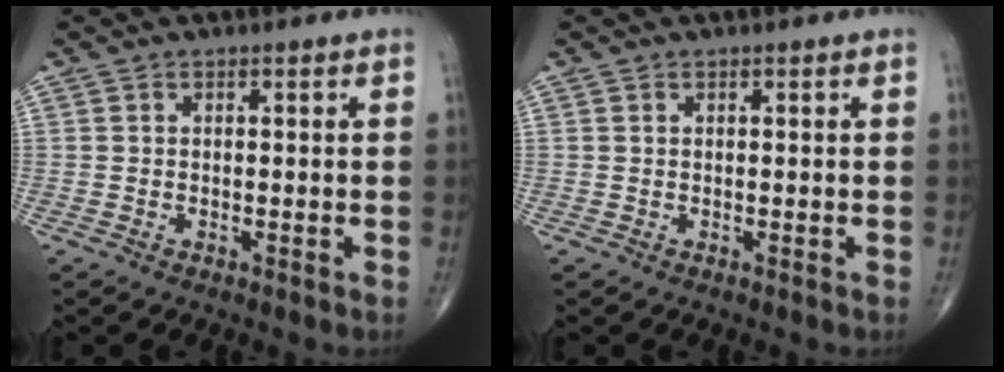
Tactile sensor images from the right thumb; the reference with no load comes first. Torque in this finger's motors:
{"motor_torque": [0.14, 0.04, -0.03, -0.09, 0.02]}